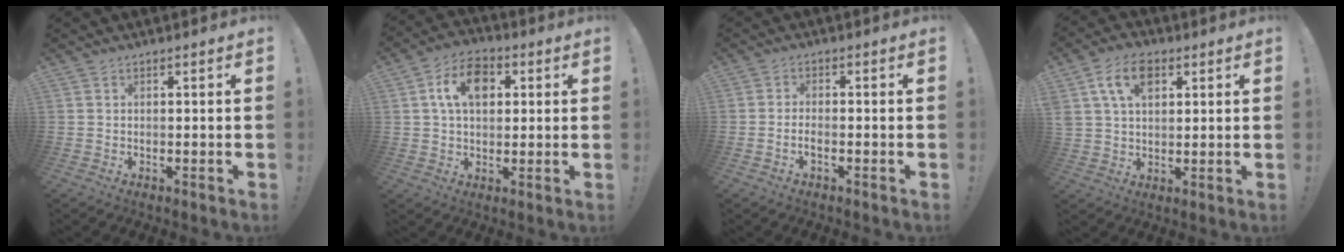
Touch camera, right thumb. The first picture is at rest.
{"total": 11.6, "force": [3.2, 7.8, 8.0], "torque": [-0.120, 0.012, 0.058]}
{"total": 2.2, "force": [-1.3, 0.5, 1.7], "torque": [-0.036, 0.006, -0.020]}
{"total": 10.5, "force": [4.4, 6.8, 6.6], "torque": [-0.129, 0.008, 0.082]}